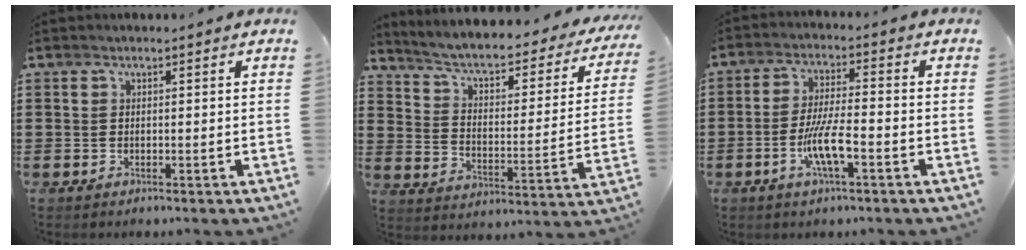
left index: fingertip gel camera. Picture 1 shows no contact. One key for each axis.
{"total": 4.7, "fx": 3.8, "fy": 0.9, "fz": 2.7, "tx": -0.071, "ty": -0.033, "tz": 0.055}
{"total": 6.9, "fx": -2.5, "fy": 1.3, "fz": 6.3, "tx": -0.130, "ty": -0.007, "tz": -0.051}